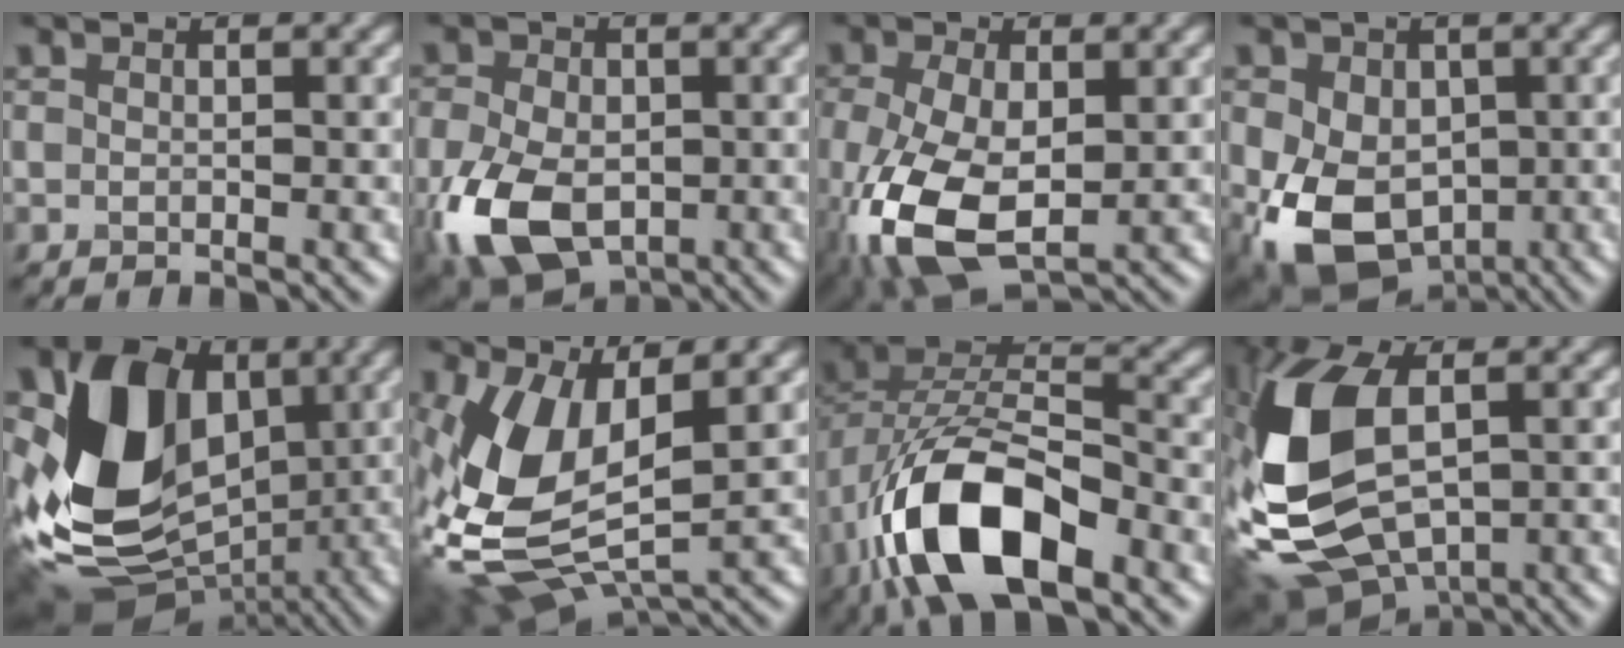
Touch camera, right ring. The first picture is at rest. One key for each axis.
{"total": 9.9, "fx": -3.2, "fy": 6.1, "fz": 7.1, "tx": -0.163, "ty": -0.030, "tz": -0.063}
{"total": 9.4, "fx": -2.2, "fy": 5.0, "fz": 7.6, "tx": -0.187, "ty": -0.020, "tz": -0.041}
{"total": 10.6, "fx": -2.4, "fy": 7.6, "fz": 6.9, "tx": -0.137, "ty": -0.032, "tz": -0.032}
{"total": 13.8, "fx": -0.3, "fy": 10.6, "fz": 8.8, "tx": -0.169, "ty": -0.015, "tz": -0.012}
{"total": 12.1, "fx": -0.3, "fy": 6.2, "fz": 10.4, "tx": -0.238, "ty": -0.029, "tz": 0.002}
{"total": 12.7, "fx": -5.6, "fy": 6.2, "fz": 9.6, "tx": -0.189, "ty": -0.004, "tz": -0.102}
{"total": 14.7, "fx": -1.5, "fy": 8.6, "fz": 11.8, "tx": -0.297, "ty": -0.010, "tz": -0.017}